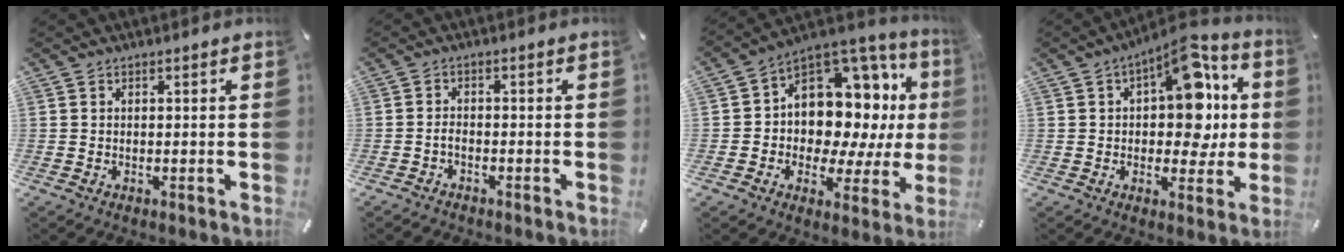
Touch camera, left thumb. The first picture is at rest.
{"total": 2.0, "force": [-1.3, 1.0, 1.1], "torque": [-0.022, 0.007, -0.025]}
{"total": 13.9, "force": [4.0, 10.6, 8.0], "torque": [-0.107, -0.058, 0.074]}
{"total": 14.7, "force": [4.0, 8.8, 11.0], "torque": [-0.141, -0.026, 0.069]}